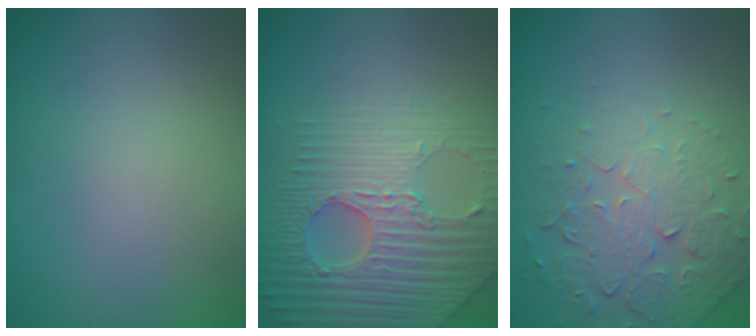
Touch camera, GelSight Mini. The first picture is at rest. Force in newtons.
{"total": 7.8, "press": 5.6, "slide": 5.4}
{"total": 5.0, "press": 3.4, "slide": 3.7}